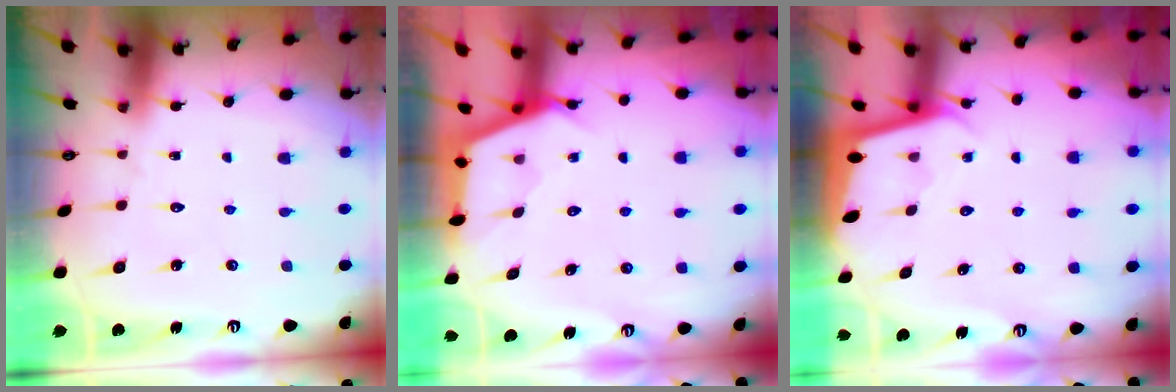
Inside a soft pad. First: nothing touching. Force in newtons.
{"total": 2.6, "press": 2.6, "slide": 0.4}
{"total": 1.8, "press": 1.8, "slide": 0.1}